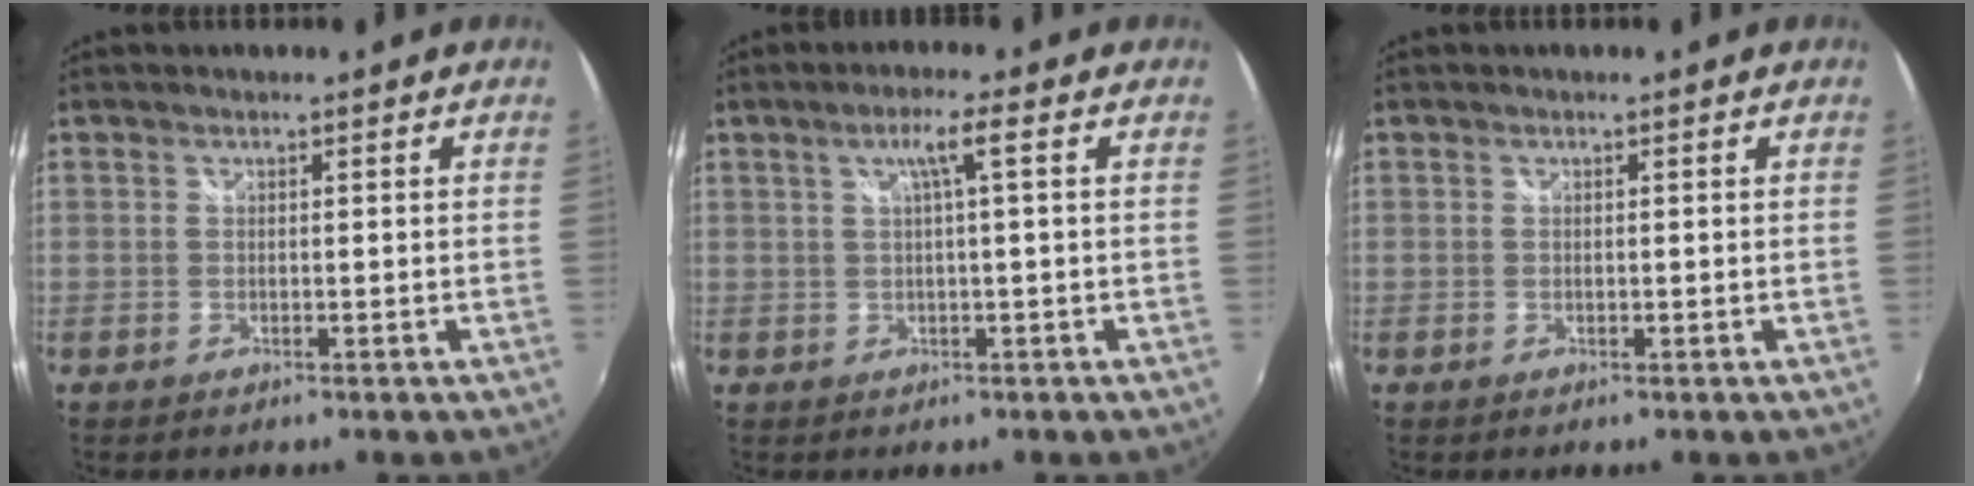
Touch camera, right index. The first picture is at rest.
{"total": 3.8, "force": [0.9, -0.3, 3.6], "torque": [-0.067, 0.006, 0.017]}
{"total": 0.0}